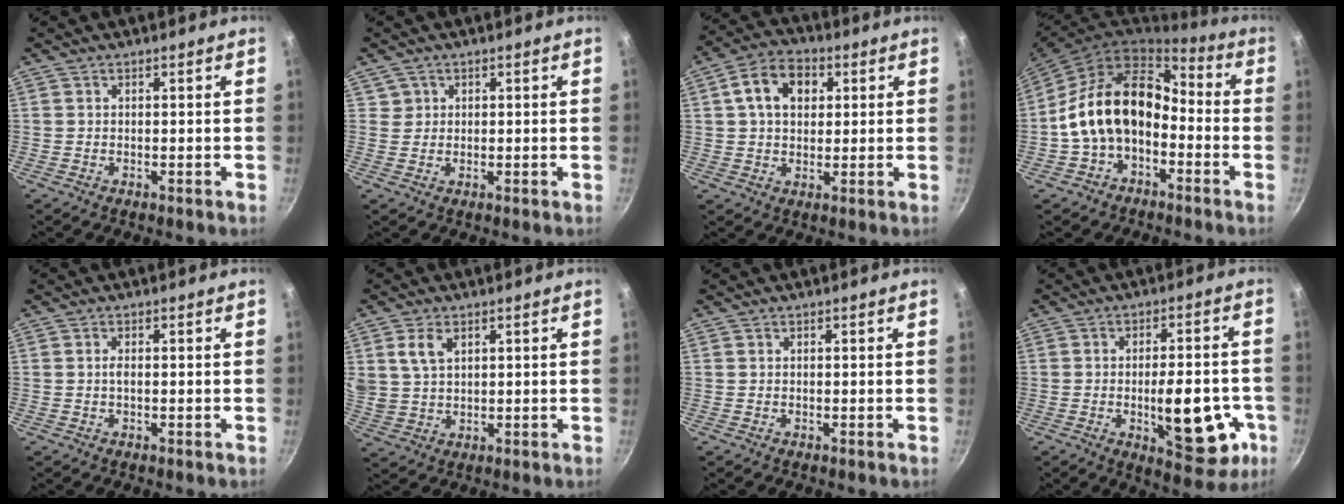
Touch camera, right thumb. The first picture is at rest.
{"total": 2.0, "force": [0.7, 1.8, 0.1], "torque": [0.018, 0.008, 0.009]}
{"total": 10.1, "force": [2.8, 7.2, 6.5], "torque": [-0.092, 0.012, 0.035]}
{"total": 15.4, "force": [-3.1, 10.5, 10.7], "torque": [-0.161, 0.062, -0.066]}
{"total": 1.0, "force": [0.0, 0.3, 1.0], "torque": [-0.019, 0.002, -0.002]}
{"total": 5.9, "force": [2.5, 3.7, 3.9], "torque": [-0.068, -0.006, 0.055]}
{"total": 0.0}
{"total": 16.1, "force": [-4.3, 6.8, 13.9], "torque": [-0.153, 0.011, -0.051]}